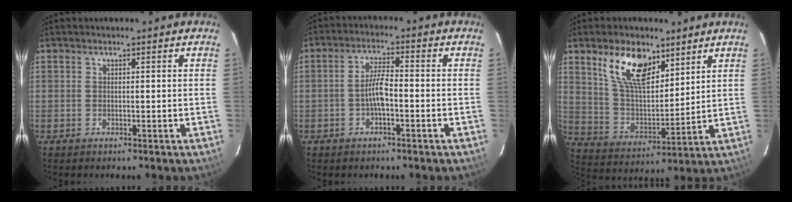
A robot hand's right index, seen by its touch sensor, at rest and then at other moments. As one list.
[{"total": 4.6, "force": [-1.6, 1.0, 4.2], "torque": [-0.083, 0.009, -0.030]}, {"total": 13.9, "force": [8.3, 6.8, 8.9], "torque": [-0.167, 0.011, 0.163]}]